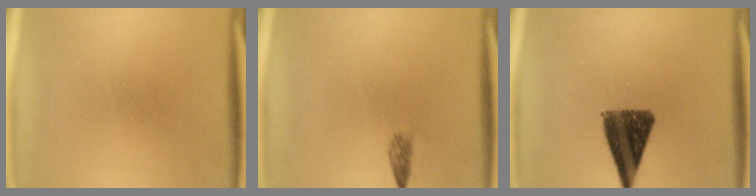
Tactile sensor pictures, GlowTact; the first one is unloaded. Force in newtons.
{"total": 1.3}
{"total": 11.2}